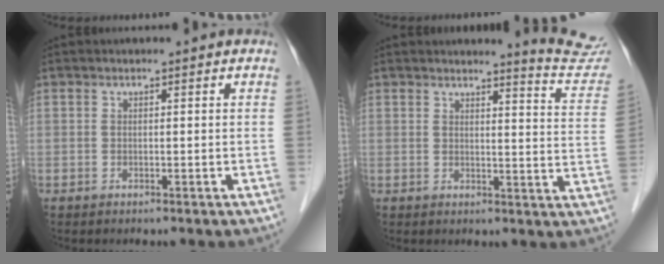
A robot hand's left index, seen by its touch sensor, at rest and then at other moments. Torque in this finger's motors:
{"motor_torque": [0.78, -1.19, 0.17, 0.02]}